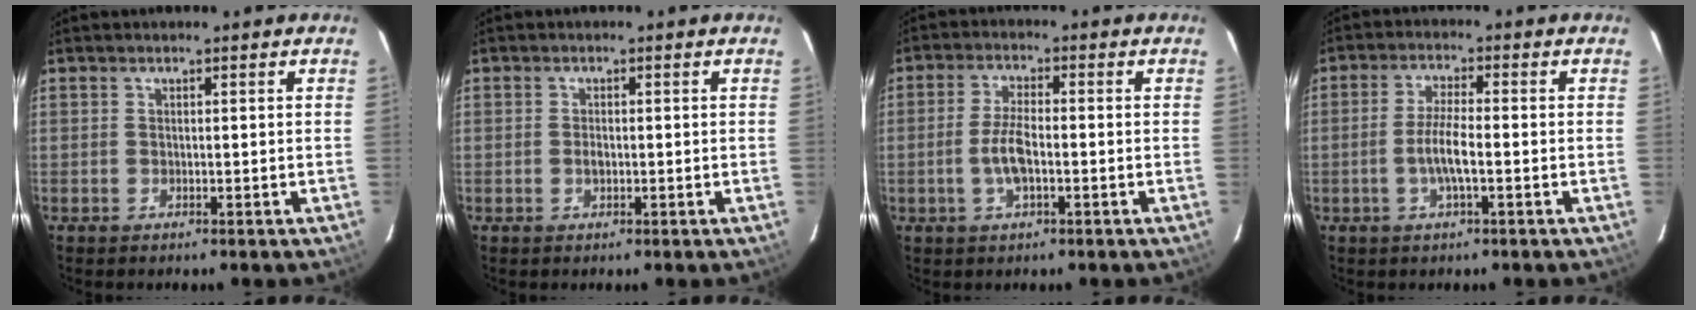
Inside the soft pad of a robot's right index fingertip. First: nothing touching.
{"total": 1.2, "force": [-0.3, 0.8, 0.8], "torque": [-0.015, 0.001, -0.005]}
{"total": 5.4, "force": [-1.5, 1.7, 4.9], "torque": [-0.103, 0.002, -0.029]}
{"total": 5.2, "force": [-1.5, 0.7, 4.9], "torque": [-0.099, -0.002, -0.029]}